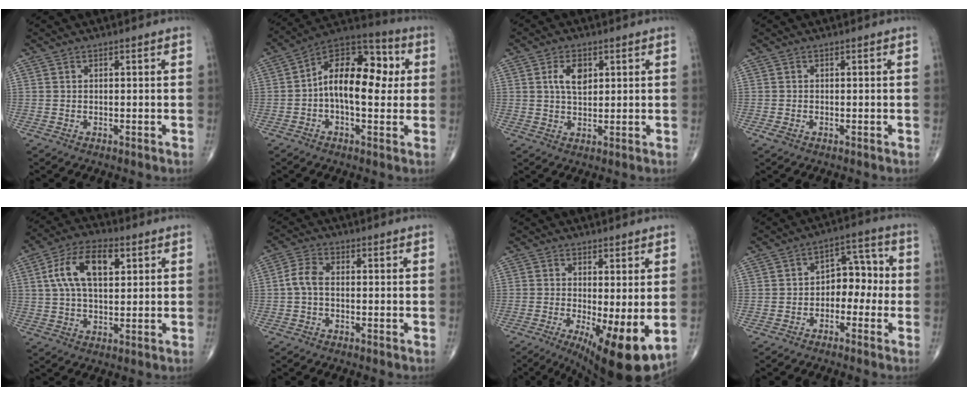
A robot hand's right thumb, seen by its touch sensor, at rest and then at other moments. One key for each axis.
{"total": 16.5, "fx": 1.0, "fy": 9.0, "fz": 13.7, "tx": -0.187, "ty": 0.039, "tz": 0.005}
{"total": 5.2, "fx": 1.7, "fy": 3.0, "fz": 3.9, "tx": -0.060, "ty": -0.005, "tz": 0.031}
{"total": 1.3, "fx": -0.5, "fy": 0.8, "fz": 0.9, "tx": -0.024, "ty": -0.002, "tz": -0.010}
{"total": 11.7, "fx": 3.4, "fy": 6.1, "fz": 9.4, "tx": -0.169, "ty": 0.011, "tz": 0.058}
{"total": 3.9, "fx": -0.5, "fy": 2.3, "fz": 3.1, "tx": -0.064, "ty": 0.012, "tz": -0.016}
{"total": 11.9, "fx": -2.4, "fy": 3.3, "fz": 11.2, "tx": -0.170, "ty": -0.024, "tz": -0.026}
{"total": 7.7, "fx": -1.4, "fy": 5.3, "fz": 5.4, "tx": -0.040, "ty": 0.040, "tz": -0.036}